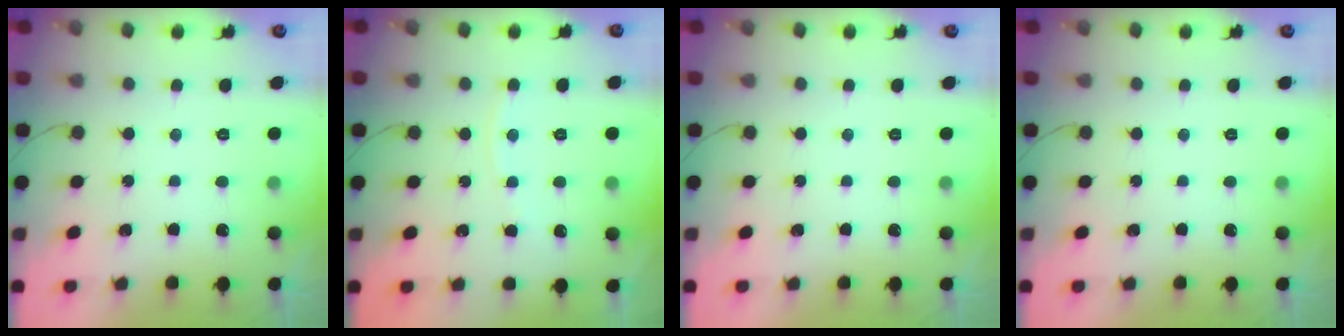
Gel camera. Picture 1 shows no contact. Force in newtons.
{"total": 3.2, "press": 3.1, "slide": 0.4}
{"total": 0.0}
{"total": 0.0}